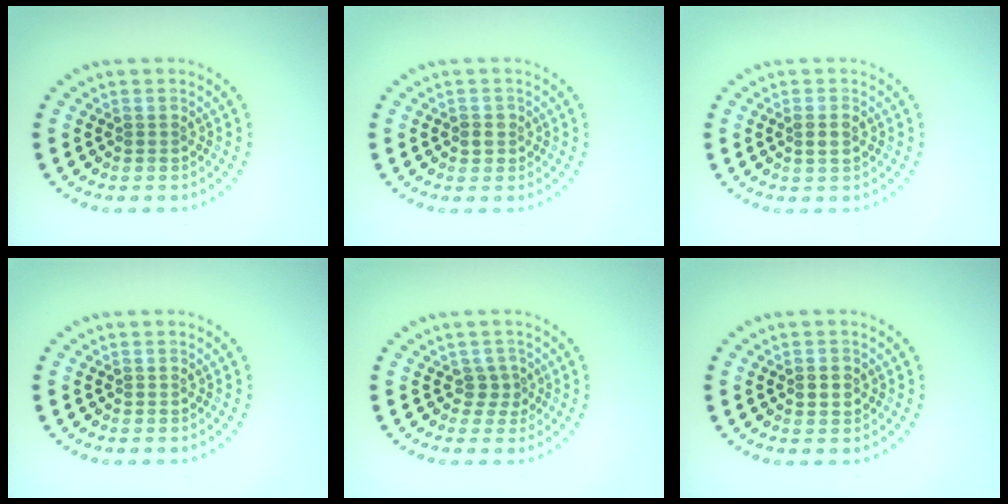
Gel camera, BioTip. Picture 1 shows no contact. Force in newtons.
{"total": 1.3, "press": 1.2, "slide": 0.5}
{"total": 1.2, "press": 1.2, "slide": 0.4}
{"total": 0.0}
{"total": 1.7, "press": 1.1, "slide": 1.3}
{"total": 1.1, "press": 1.1, "slide": 0.1}